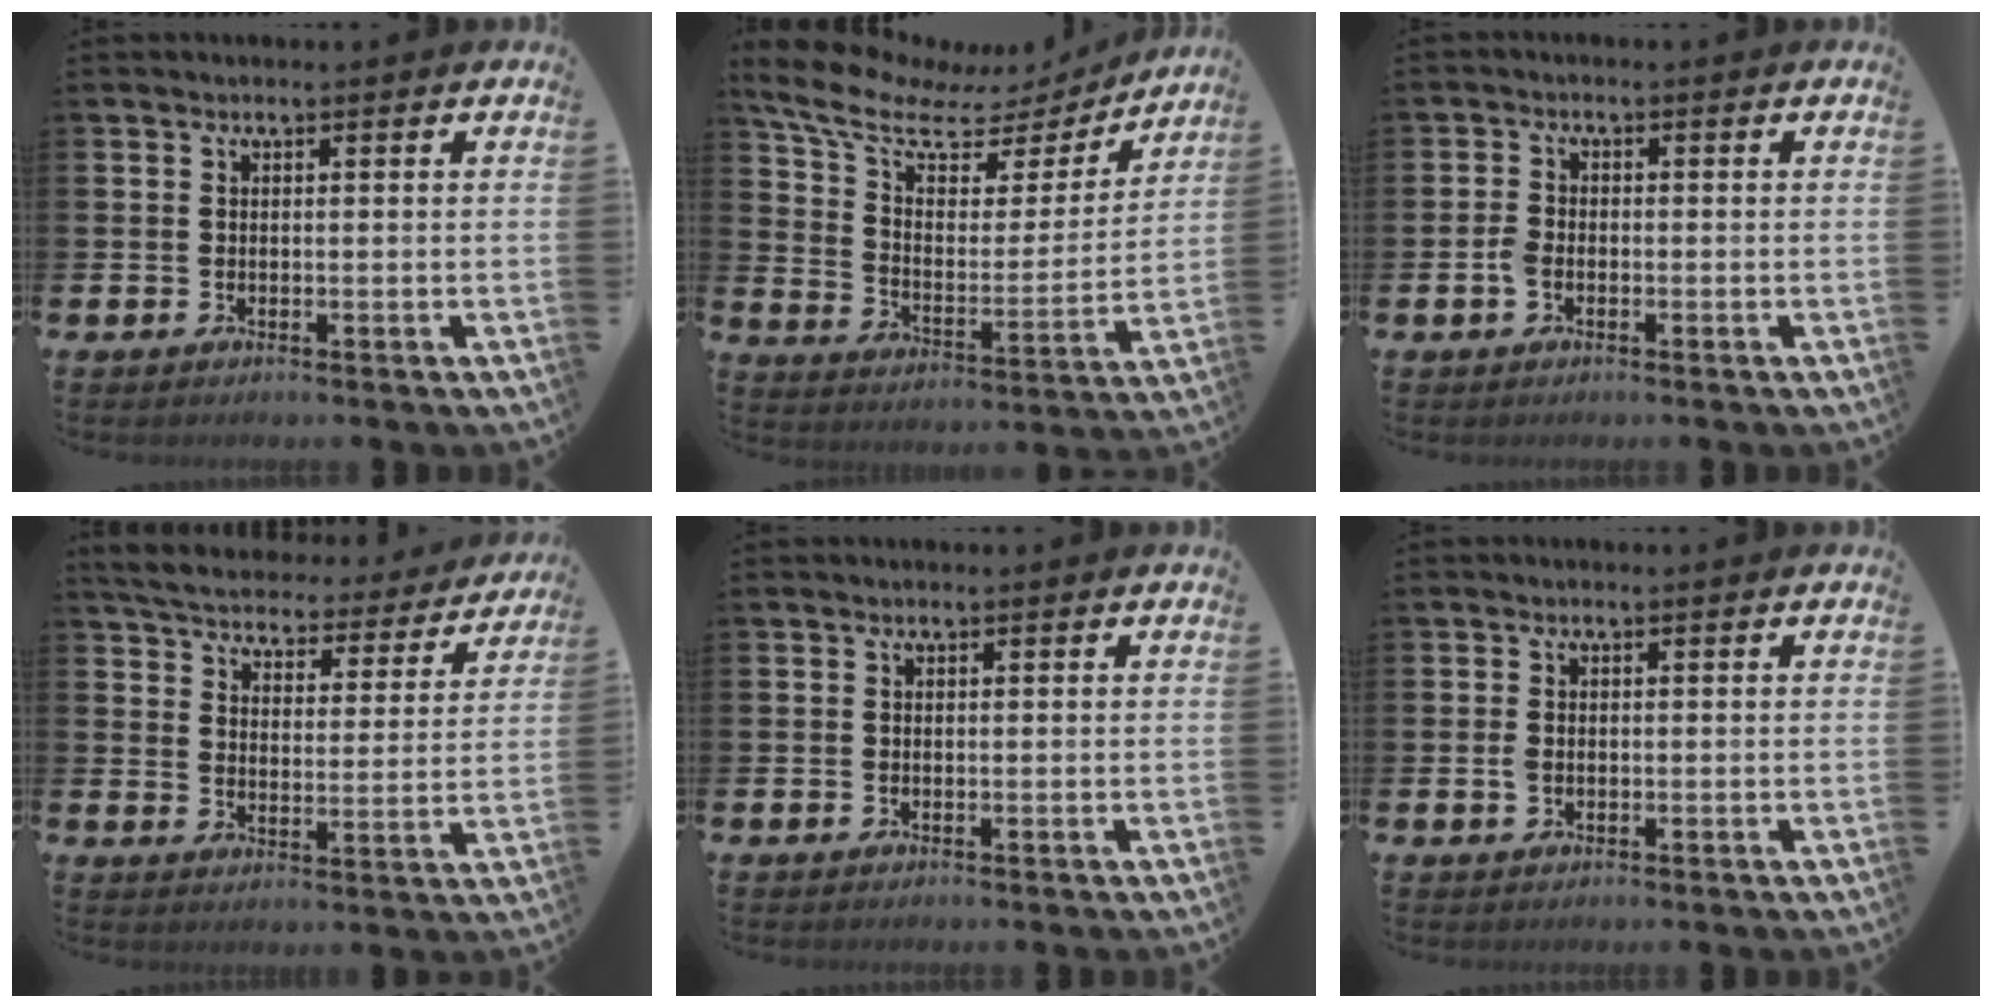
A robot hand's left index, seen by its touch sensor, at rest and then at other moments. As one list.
[{"total": 9.3, "force": [7.3, 4.4, 3.7], "torque": [-0.109, -0.045, 0.124]}, {"total": 2.3, "force": [-0.7, 1.6, 1.5], "torque": [-0.029, 0.005, -0.013]}, {"total": 5.6, "force": [5.4, 1.0, 0.9], "torque": [-0.050, -0.040, 0.091]}, {"total": 0.0}, {"total": 1.4, "force": [-0.1, 1.1, 0.9], "torque": [-0.018, 0.008, -0.004]}]